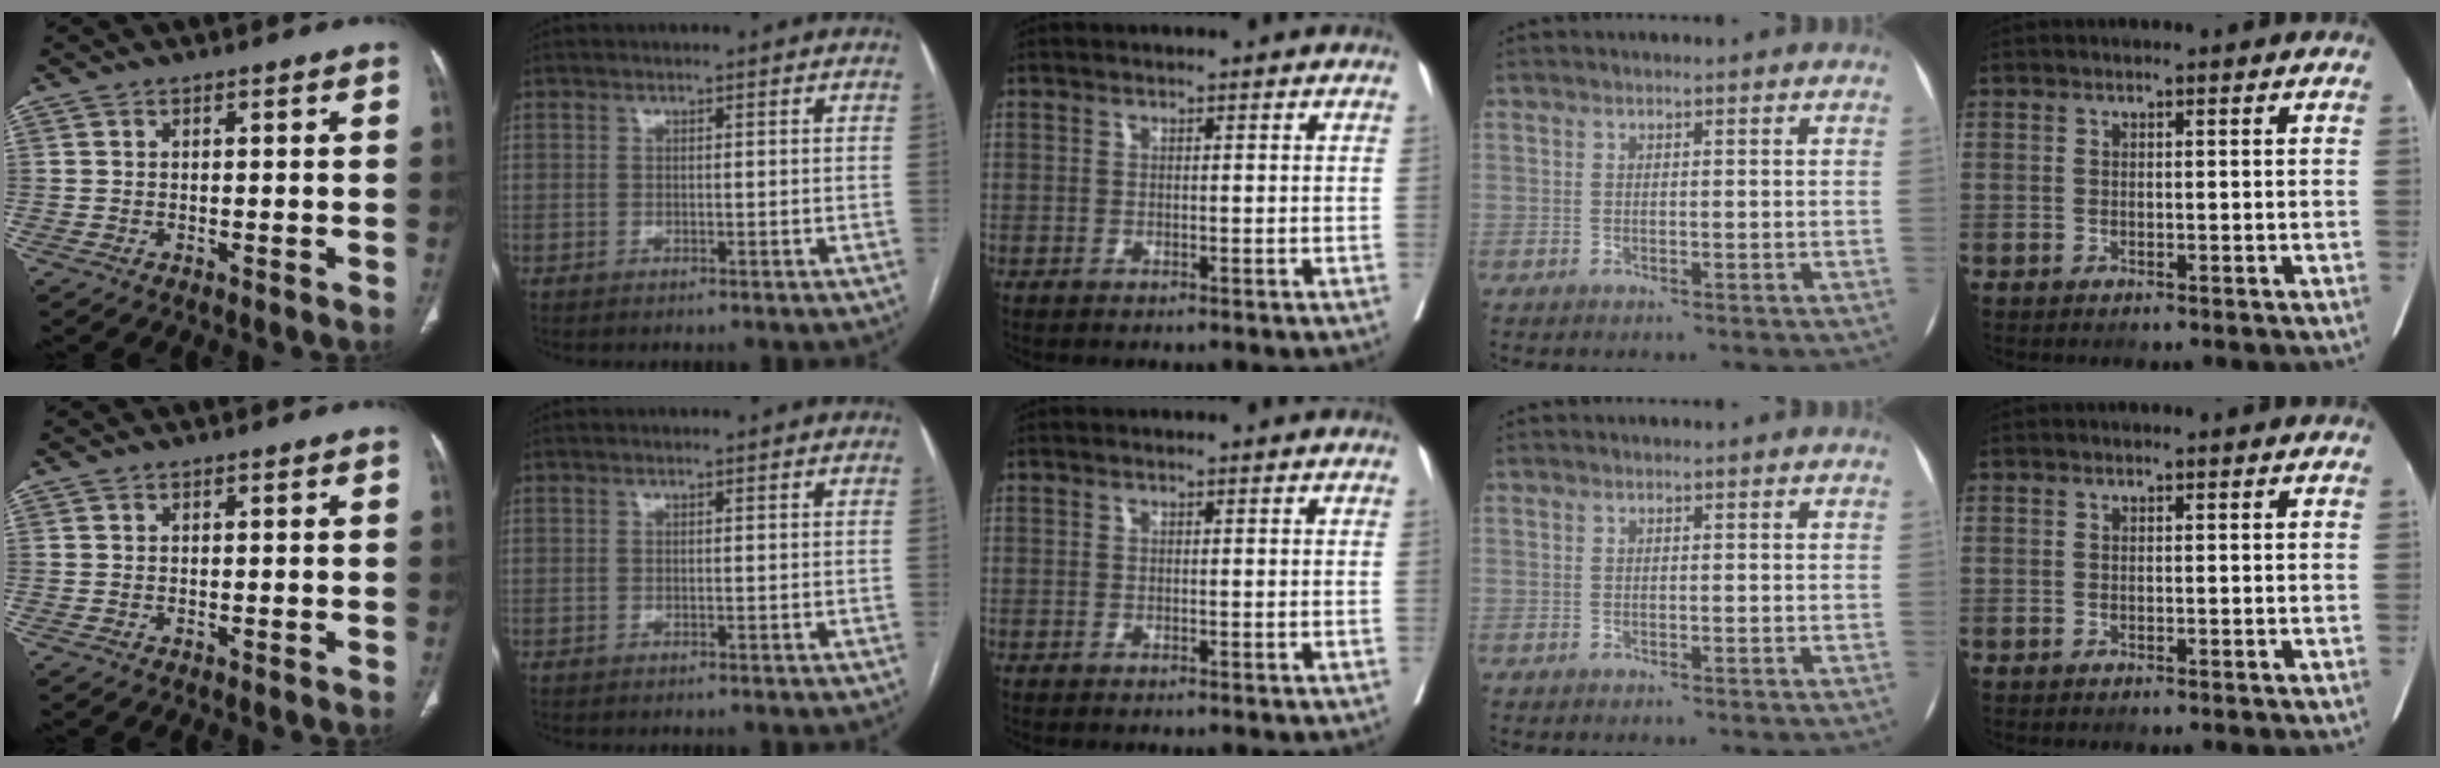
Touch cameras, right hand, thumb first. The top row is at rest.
{}